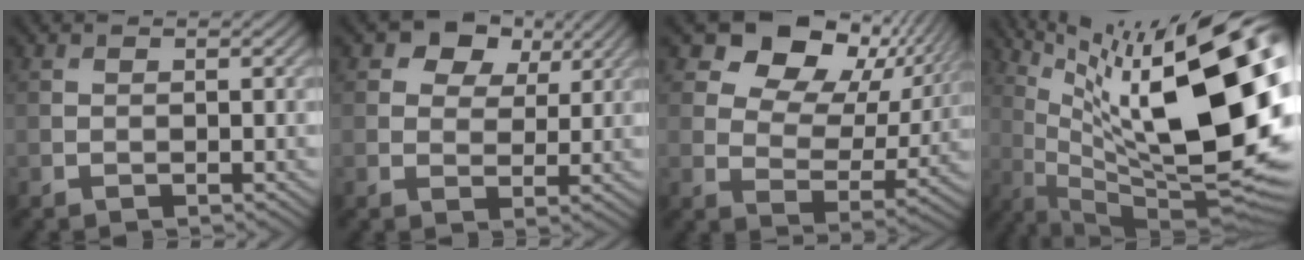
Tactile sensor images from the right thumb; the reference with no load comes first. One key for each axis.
{"total": 6.5, "fx": 3.6, "fy": 4.4, "fz": 3.3, "tx": -0.049, "ty": -0.006, "tz": 0.059}
{"total": 13.5, "fx": 7.4, "fy": 8.4, "fz": 7.6, "tx": -0.125, "ty": 0.006, "tz": 0.108}
{"total": 21.8, "fx": 6.1, "fy": 6.4, "fz": 20.0, "tx": -0.280, "ty": 0.026, "tz": 0.106}